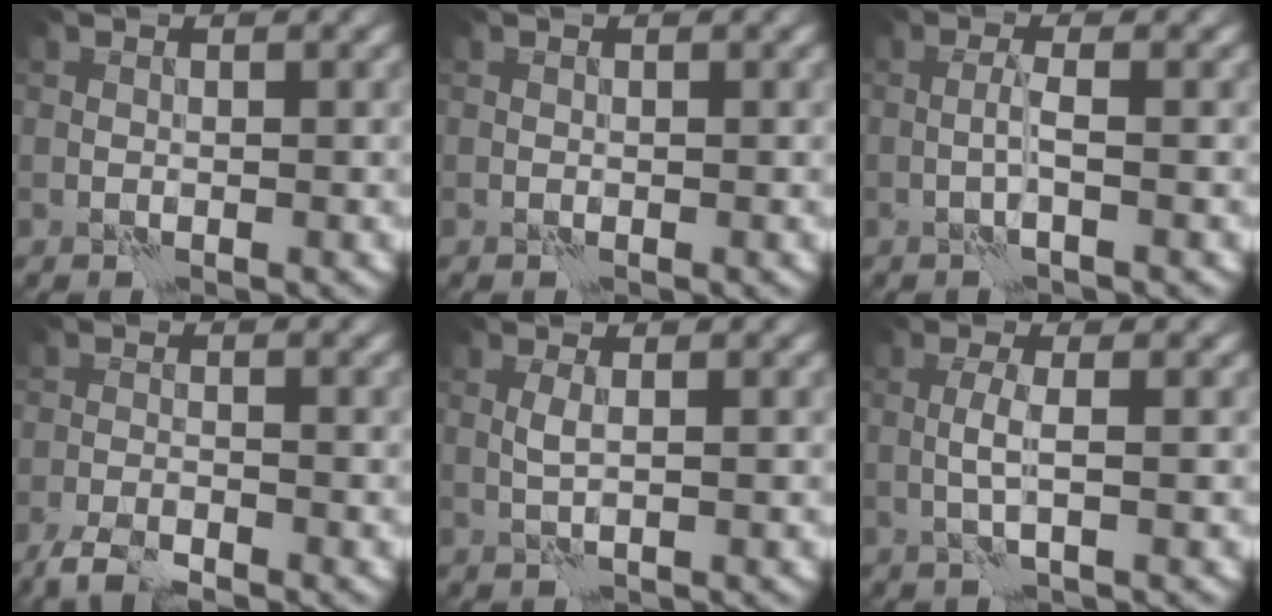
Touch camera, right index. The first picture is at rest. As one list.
[{"total": 0.0}, {"total": 1.4, "force": [-0.4, -0.3, 1.3], "torque": [-0.030, 0.006, -0.012]}, {"total": 3.2, "force": [-2.7, 0.6, 1.6], "torque": [-0.032, -0.004, -0.058]}, {"total": 1.0, "force": [0.2, -0.2, 0.9], "torque": [-0.023, 0.002, 0.005]}, {"total": 1.7, "force": [-0.1, -0.1, 1.7], "torque": [-0.039, 0.005, -0.005]}]